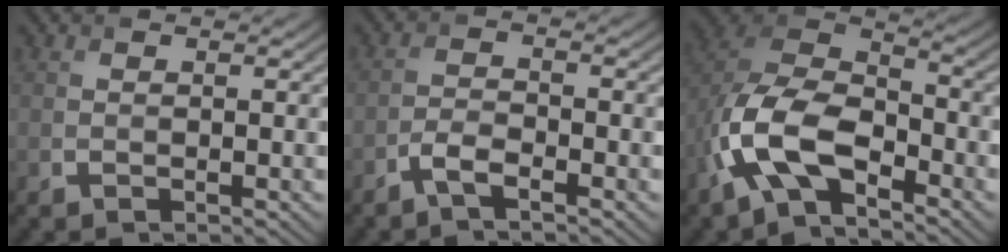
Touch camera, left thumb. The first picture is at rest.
{"total": 2.7, "force": [-2.0, 0.6, 1.7], "torque": [-0.040, 0.004, -0.048]}
{"total": 12.8, "force": [-6.3, 6.5, 9.0], "torque": [-0.206, -0.013, -0.138]}